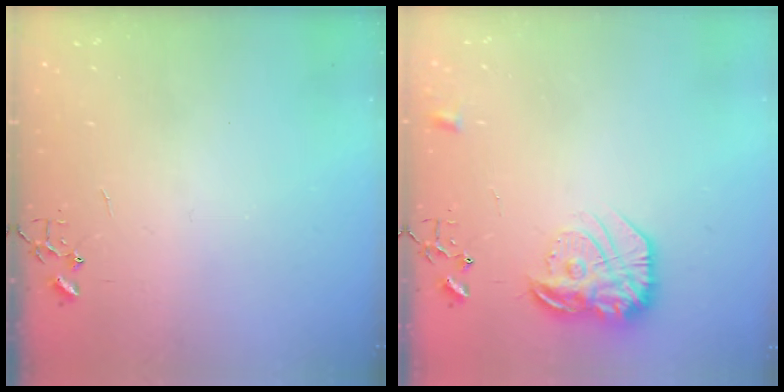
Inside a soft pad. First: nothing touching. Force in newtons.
{"total": 18.3, "press": 18.2, "slide": 1.3}